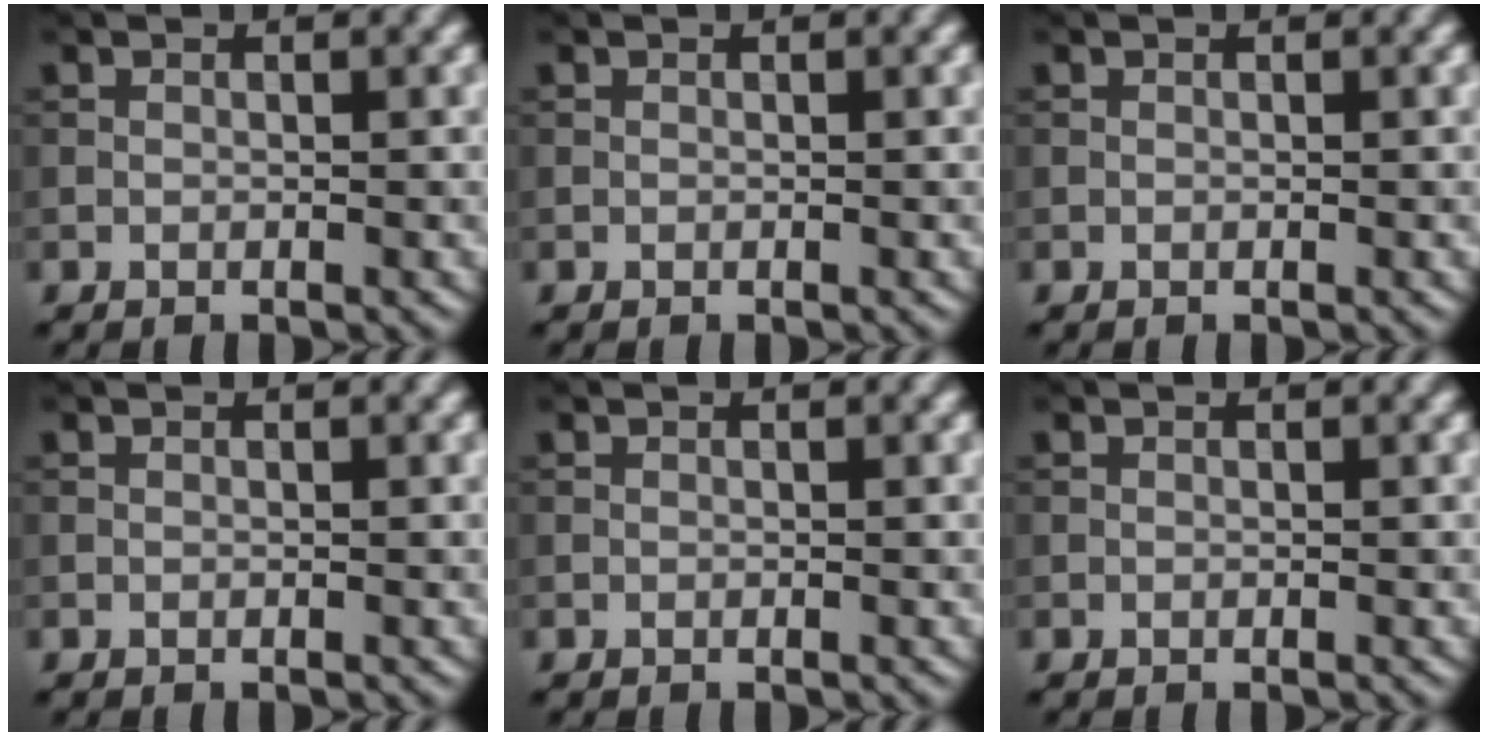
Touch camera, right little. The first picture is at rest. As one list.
[{"total": 0.0}, {"total": 0.0}, {"total": 0.0}, {"total": 0.0}, {"total": 0.0}]